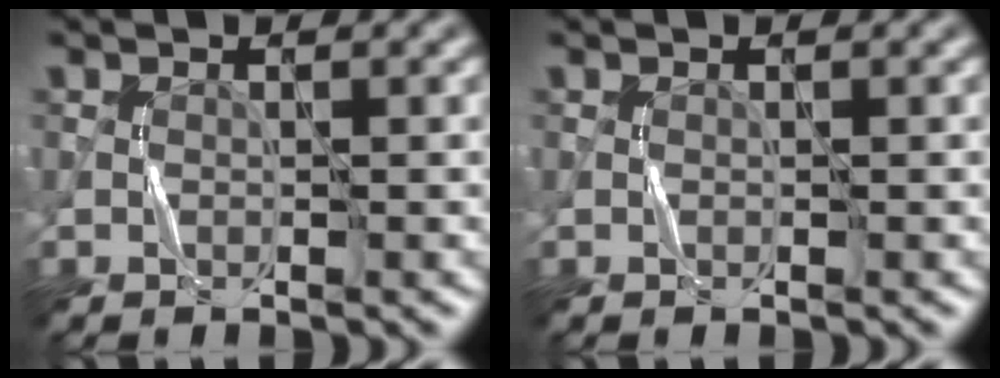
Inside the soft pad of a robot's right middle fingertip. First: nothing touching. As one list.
[{"total": 0.0}]